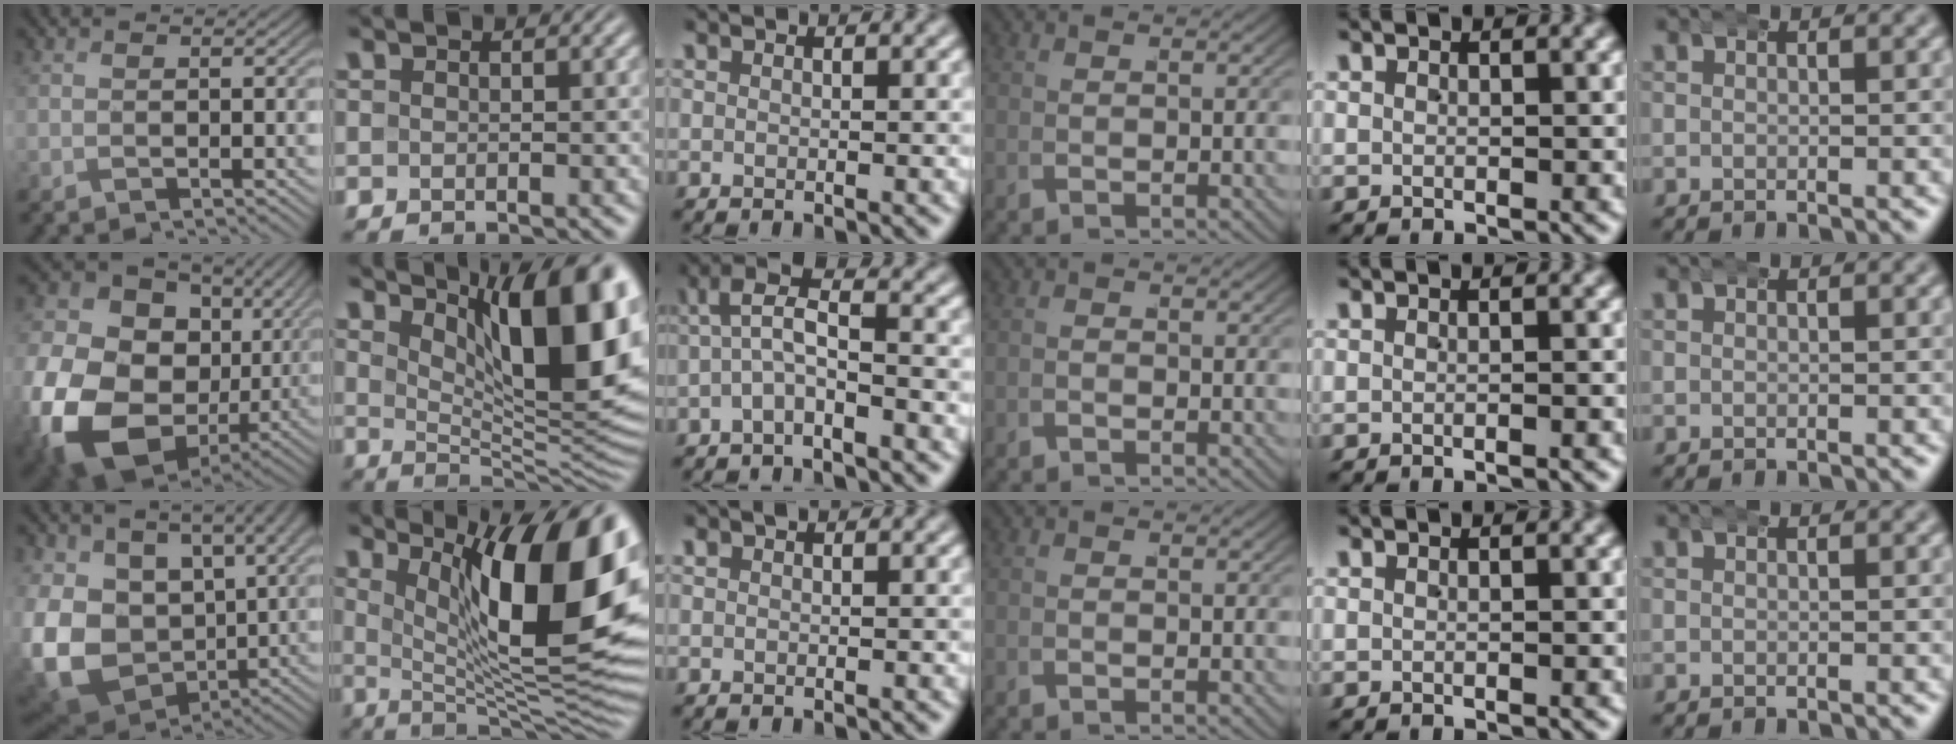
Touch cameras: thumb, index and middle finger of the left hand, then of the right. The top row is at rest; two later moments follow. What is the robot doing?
{"motion": "wrap", "object": "aluminum foil"}